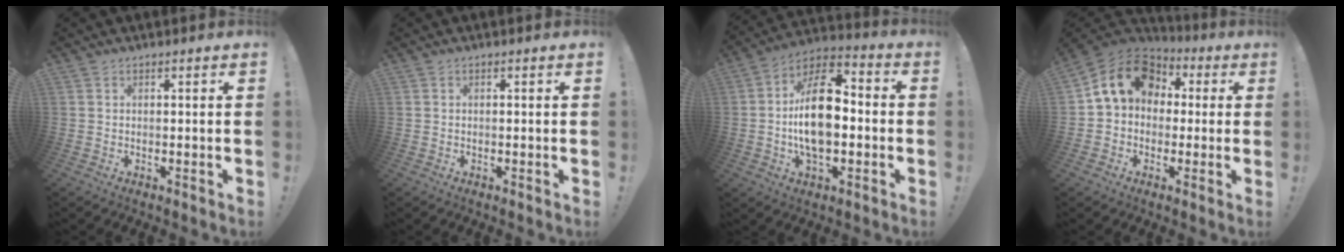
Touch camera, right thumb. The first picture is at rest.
{"total": 0.0}
{"total": 19.0, "force": [-1.9, 10.7, 15.6], "torque": [-0.267, 0.017, -0.032]}
{"total": 14.2, "force": [3.6, 11.0, 8.3], "torque": [-0.136, 0.005, 0.071]}